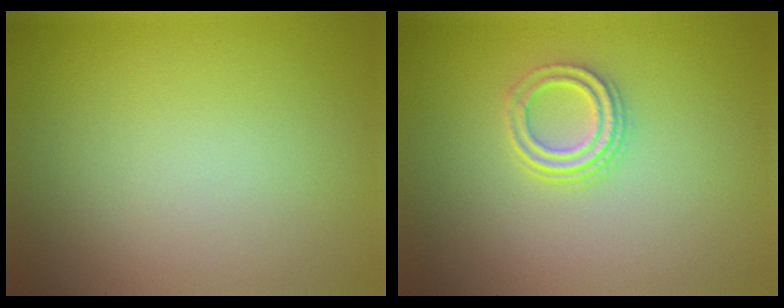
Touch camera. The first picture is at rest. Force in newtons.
{"total": 2.5, "press": 2.1, "slide": 1.4}